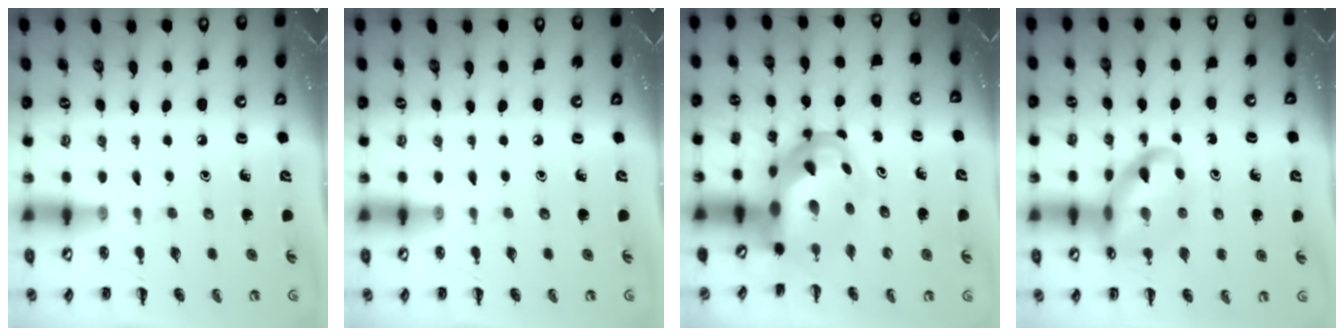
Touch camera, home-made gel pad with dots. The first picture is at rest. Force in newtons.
{"total": 0.0}
{"total": 7.8, "press": 7.8, "slide": 1.1}
{"total": 14.2, "press": 14.0, "slide": 2.3}